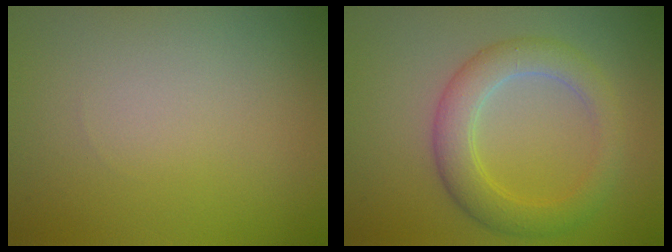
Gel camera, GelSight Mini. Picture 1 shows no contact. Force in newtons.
{"total": 4.3, "press": 4.3, "slide": 0.2}